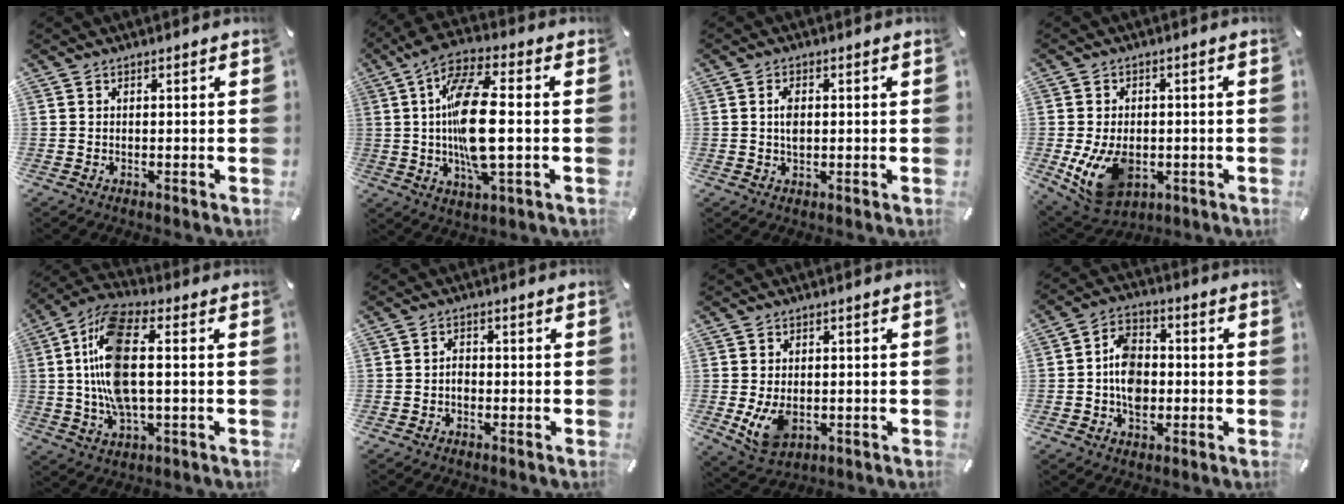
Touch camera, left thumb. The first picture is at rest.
{"total": 16.9, "force": [0.0, 5.5, 16.0], "torque": [-0.312, -0.010, -0.007]}
{"total": 3.1, "force": [0.3, 1.7, 2.6], "torque": [-0.047, 0.002, 0.003]}
{"total": 11.8, "force": [-2.5, 8.4, 7.9], "torque": [-0.148, -0.002, -0.039]}
{"total": 14.8, "force": [0.9, 6.5, 13.3], "torque": [-0.293, -0.008, 0.010]}
{"total": 2.0, "force": [-0.6, 1.4, 1.3], "torque": [-0.026, 0.005, -0.012]}
{"total": 6.3, "force": [-0.8, 4.5, 4.3], "torque": [-0.083, -0.005, -0.015]}
{"total": 9.0, "force": [-1.4, 6.8, 5.6], "torque": [-0.106, 0.011, -0.025]}